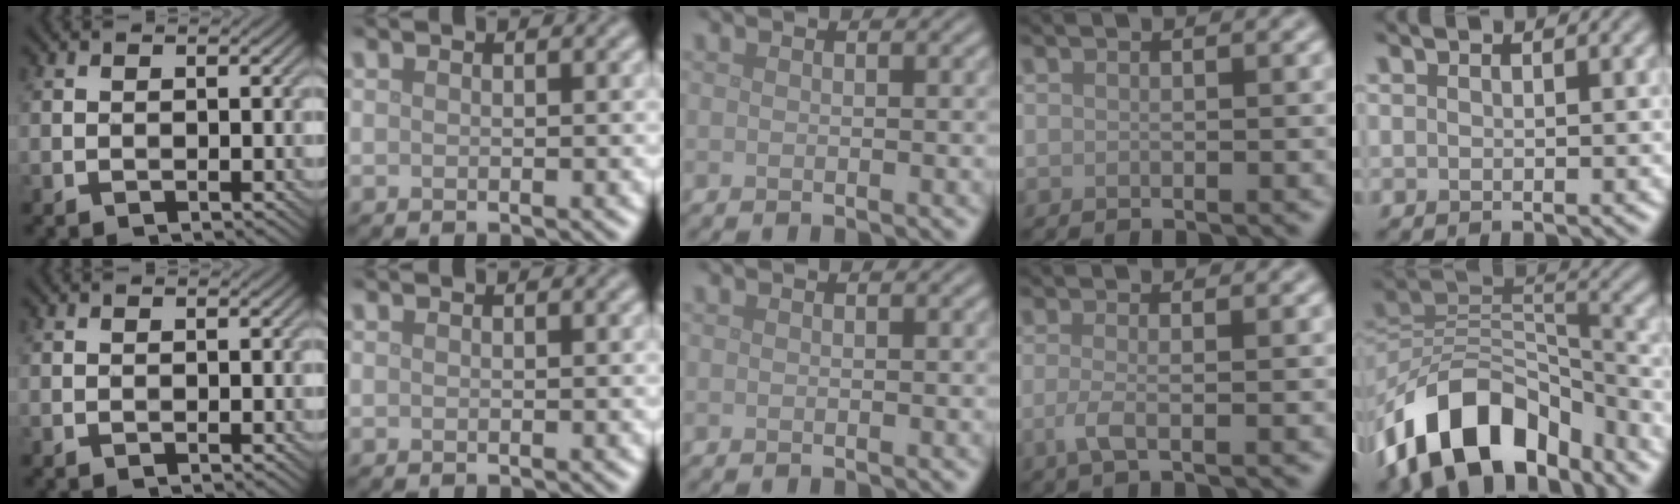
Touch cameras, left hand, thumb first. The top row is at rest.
{"ring": {"total": 2.1, "force": [-0.5, 0.7, 2.0], "torque": [-0.040, -0.004, -0.016]}, "little": {"total": 13.1, "force": [-8.4, 7.4, 6.7], "torque": [-0.120, 0.022, -0.167]}}